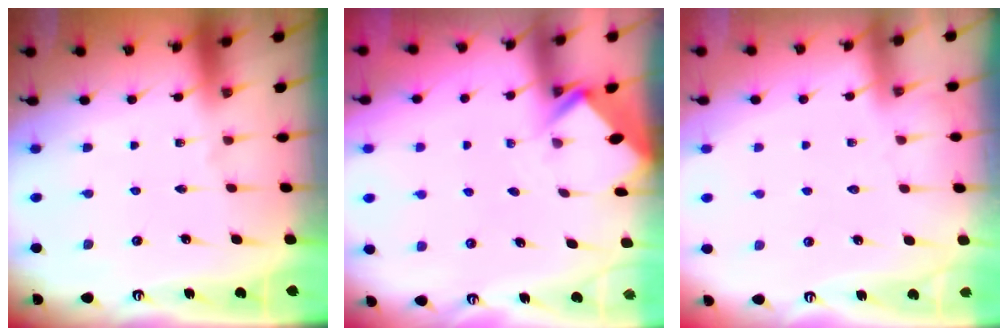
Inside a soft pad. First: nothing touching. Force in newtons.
{"total": 2.7, "press": 2.7, "slide": 0.2}
{"total": 2.9, "press": 2.8, "slide": 0.4}